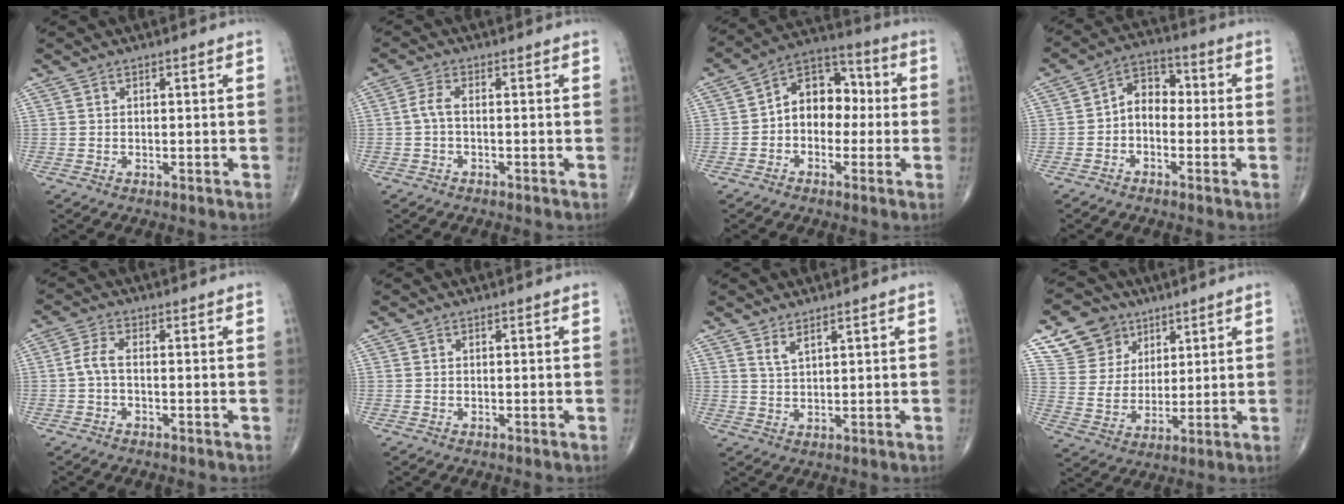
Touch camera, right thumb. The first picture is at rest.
{"total": 2.5, "force": [-0.4, 0.9, 2.3], "torque": [-0.053, 0.004, -0.013]}
{"total": 10.8, "force": [-0.4, 7.8, 7.4], "torque": [-0.077, 0.044, -0.023]}
{"total": 6.6, "force": [-1.0, 4.7, 4.5], "torque": [-0.048, 0.031, -0.035]}
{"total": 2.9, "force": [-0.7, 1.1, 2.6], "torque": [-0.061, 0.006, -0.019]}
{"total": 0.0}
{"total": 2.5, "force": [1.8, 0.5, 1.7], "torque": [-0.036, -0.016, 0.040]}
{"total": 11.3, "force": [6.6, 8.7, 3.0], "torque": [-0.027, -0.029, 0.131]}